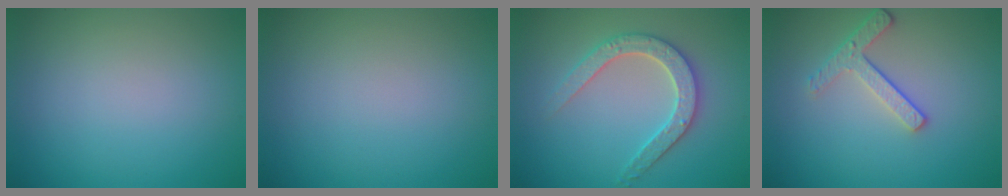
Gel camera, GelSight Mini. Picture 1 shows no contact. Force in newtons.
{"total": 0.0}
{"total": 3.3, "press": 3.3, "slide": 0.6}
{"total": 2.6, "press": 2.2, "slide": 1.3}